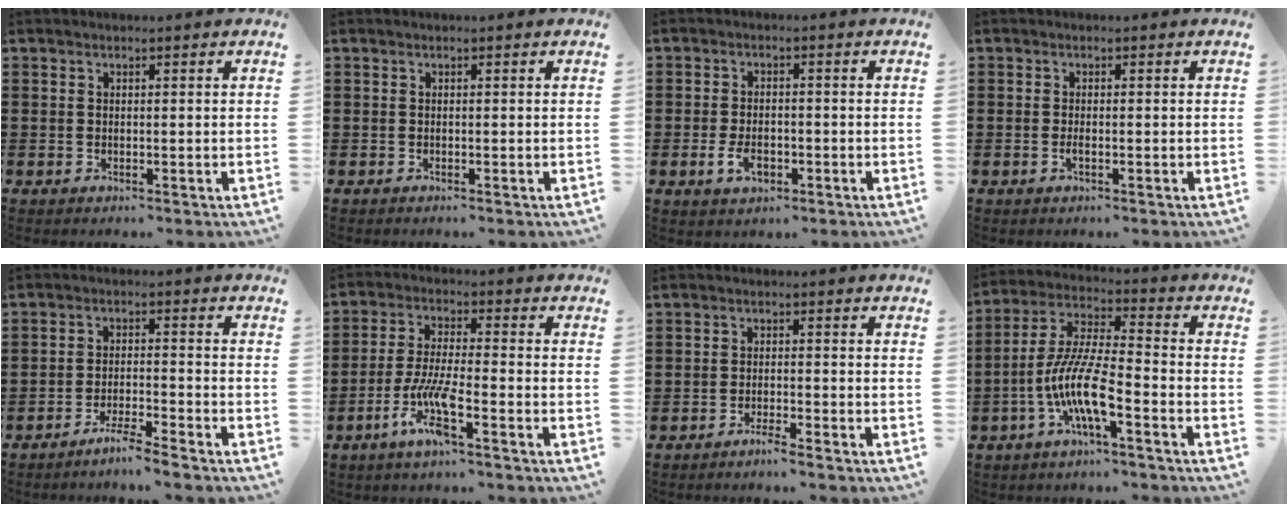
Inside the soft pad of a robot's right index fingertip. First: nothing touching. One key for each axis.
{"total": 0.0}
{"total": 3.7, "fx": -1.3, "fy": 2.0, "fz": 2.8, "tx": -0.059, "ty": -0.003, "tz": -0.024}
{"total": 1.1, "fx": -0.4, "fy": 0.1, "fz": 1.0, "tx": -0.020, "ty": -0.007, "tz": -0.006}
{"total": 4.3, "fx": -4.0, "fy": -0.6, "fz": 1.4, "tx": -0.031, "ty": -0.008, "tz": -0.079}
{"total": 8.4, "fx": -4.6, "fy": 1.1, "fz": 7.0, "tx": -0.161, "ty": -0.016, "tz": -0.089}
{"total": 2.0, "fx": -1.8, "fy": -0.3, "fz": 0.7, "tx": -0.013, "ty": 0.001, "tz": -0.034}
{"total": 10.3, "fx": -5.2, "fy": 1.7, "fz": 8.7, "tx": -0.200, "ty": -0.013, "tz": -0.104}